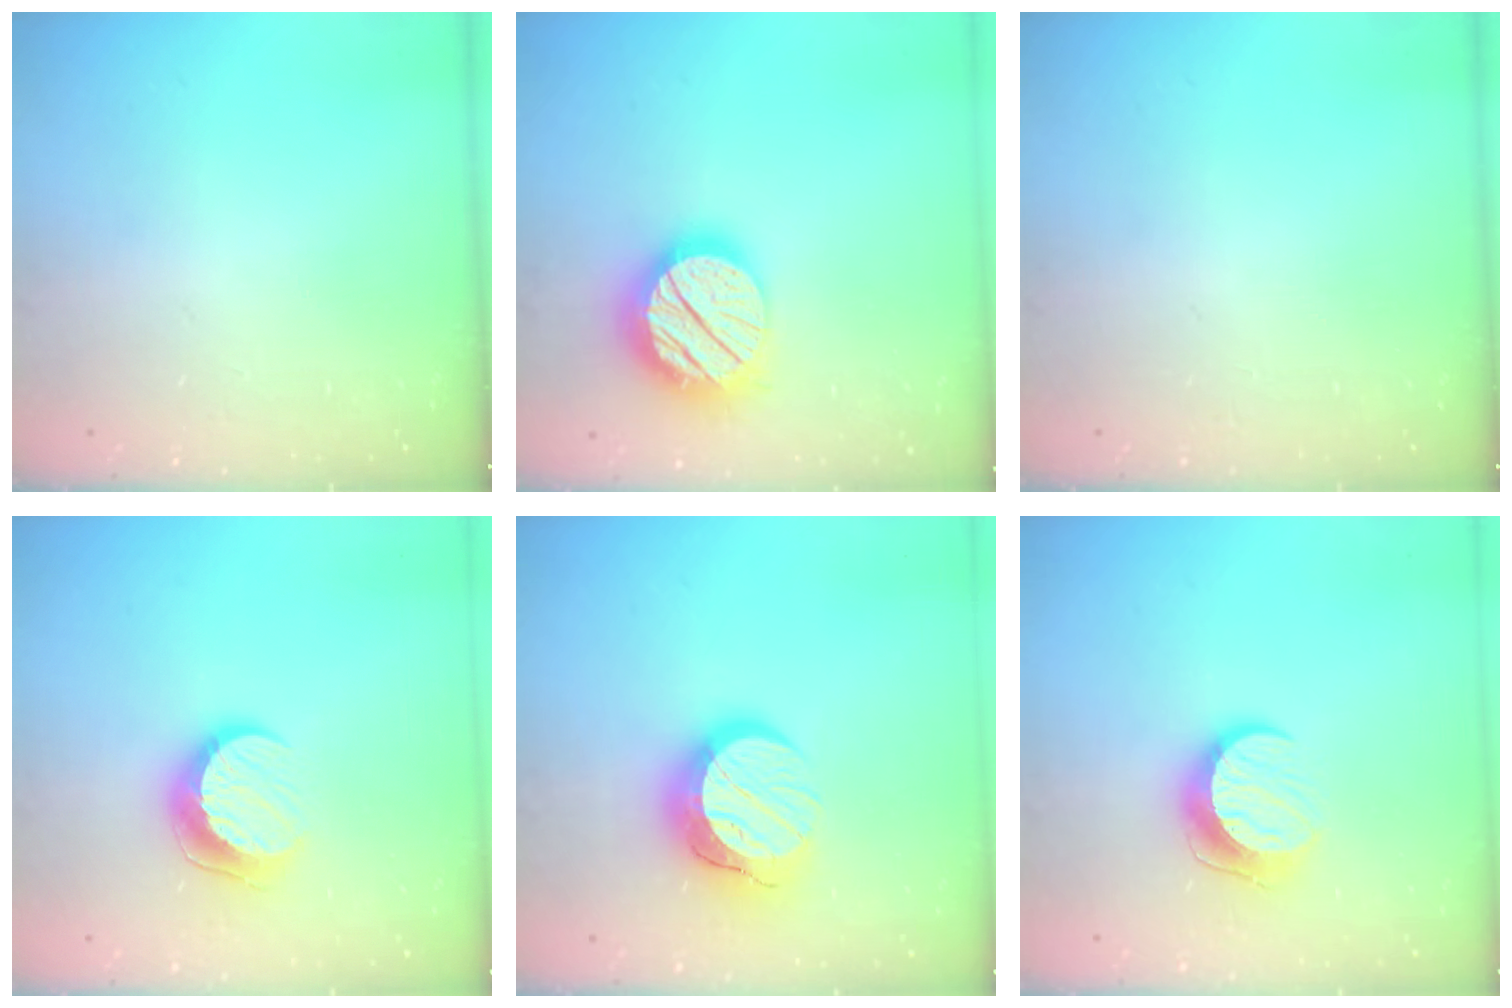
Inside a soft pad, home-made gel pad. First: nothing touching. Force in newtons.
{"total": 19.3, "press": 19.3, "slide": 1.5}
{"total": 0.0}
{"total": 10.1, "press": 10.1, "slide": 1.0}
{"total": 15.1, "press": 15.1, "slide": 1.3}
{"total": 10.5, "press": 10.4, "slide": 0.8}